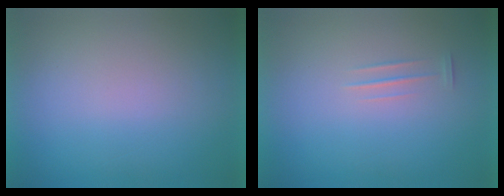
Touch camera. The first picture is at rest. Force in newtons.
{"total": 1.1}